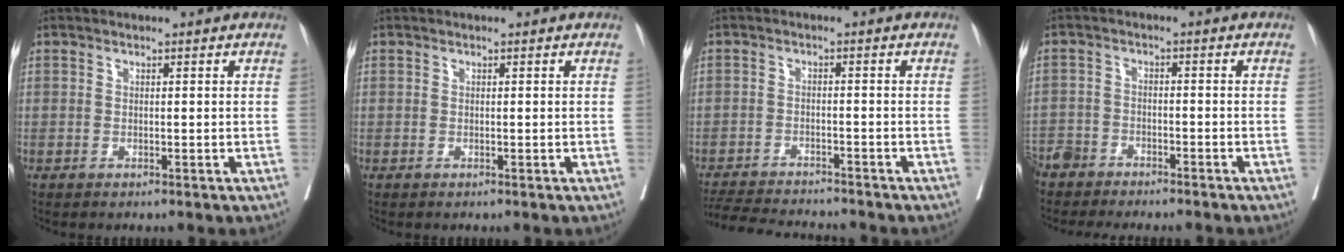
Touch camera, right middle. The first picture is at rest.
{"total": 0.0}
{"total": 9.8, "force": [-9.3, 0.8, 2.9], "torque": [-0.045, -0.004, -0.144]}
{"total": 7.4, "force": [-7.1, 1.6, 1.5], "torque": [-0.017, -0.007, -0.116]}